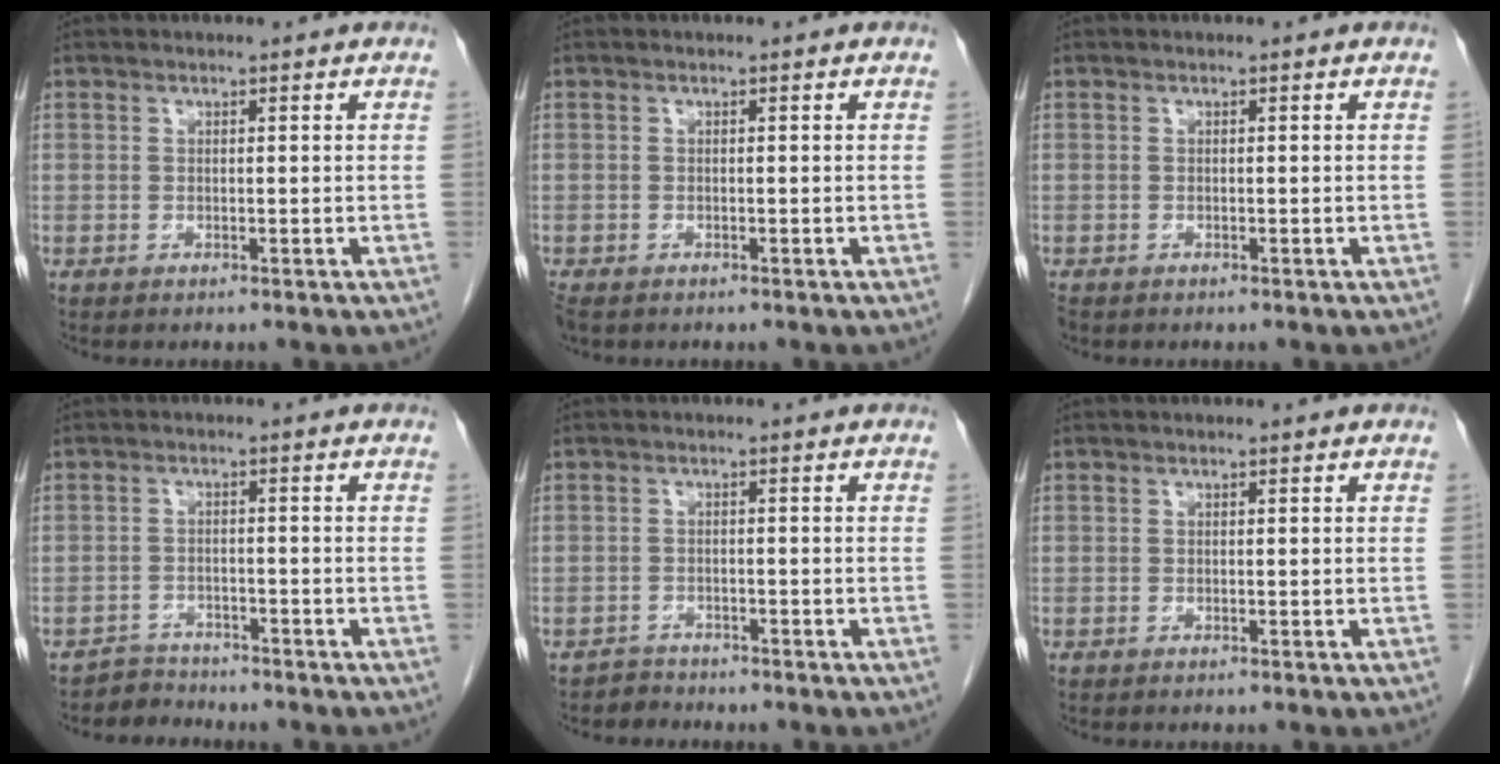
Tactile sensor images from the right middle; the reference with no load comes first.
{"total": 2.3, "force": [-1.7, 1.1, 1.1], "torque": [-0.026, -0.007, -0.028]}
{"total": 0.8, "force": [-0.6, 0.4, 0.2], "torque": [-0.009, -0.001, -0.012]}
{"total": 2.9, "force": [-2.6, 0.8, -1.2], "torque": [0.021, -0.003, -0.045]}
{"total": 1.8, "force": [-1.5, 0.5, -0.8], "torque": [0.014, -0.001, -0.027]}
{"total": 0.0}